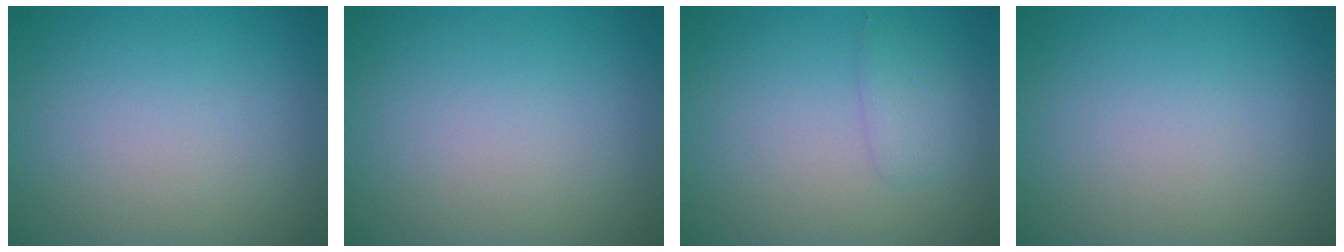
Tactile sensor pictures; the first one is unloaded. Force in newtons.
{"total": 0.0}
{"total": 1.5, "press": 1.5, "slide": 0.1}
{"total": 0.0}